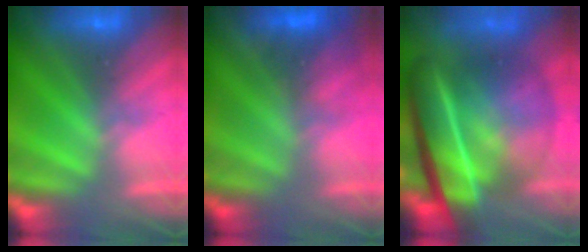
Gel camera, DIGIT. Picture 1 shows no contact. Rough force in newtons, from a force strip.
{"total": 4.6}
{"total": 7.6}